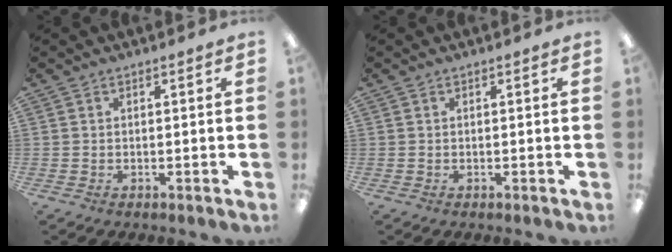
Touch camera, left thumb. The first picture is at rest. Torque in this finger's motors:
{"motor_torque": [-0.10, -0.04, 0.01, 0.00, 0.00]}